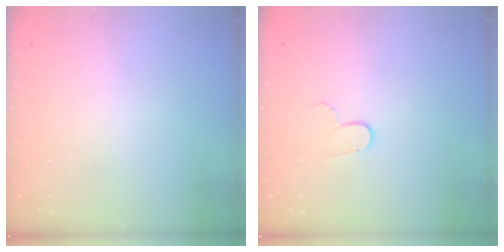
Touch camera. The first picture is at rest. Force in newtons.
{"total": 4.3, "press": 4.3, "slide": 0.4}